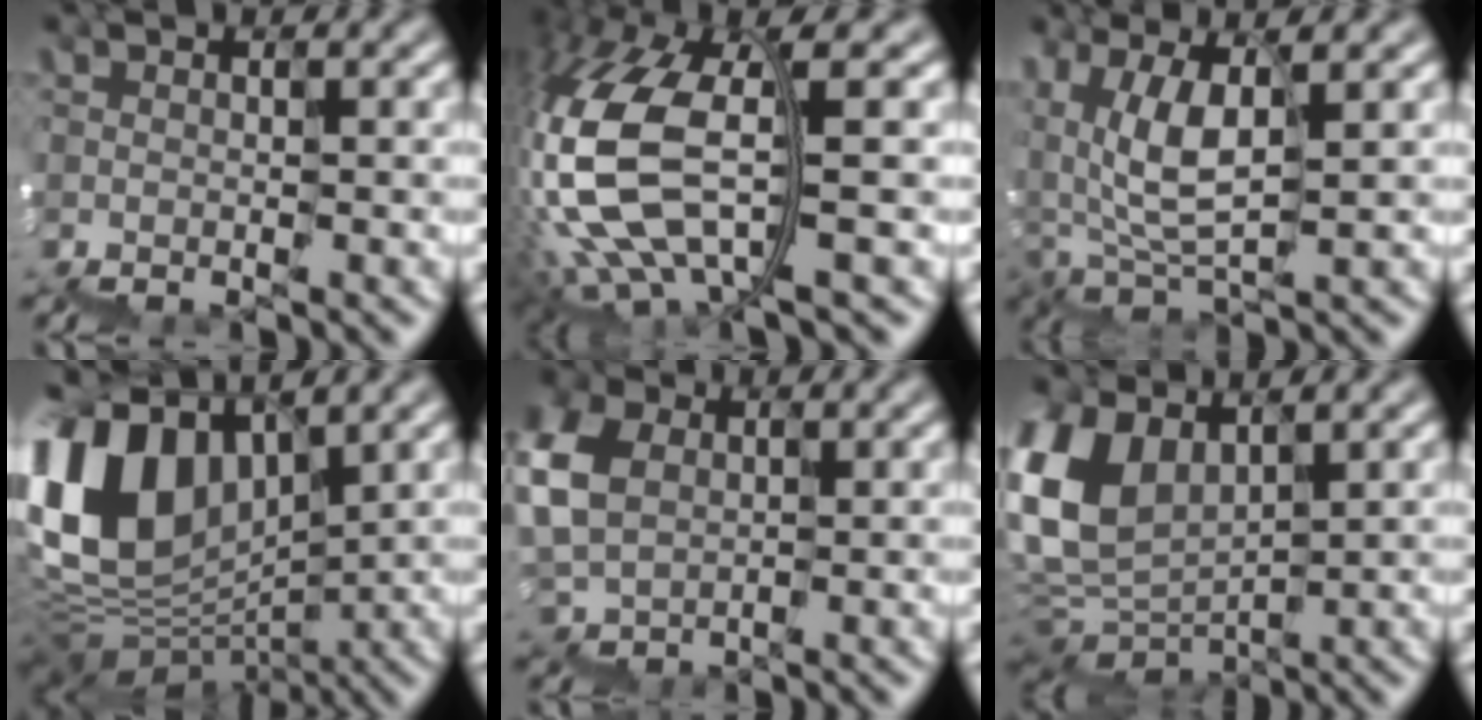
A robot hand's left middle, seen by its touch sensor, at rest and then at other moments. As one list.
[{"total": 9.9, "force": [-1.1, 4.8, 8.6], "torque": [-0.221, 0.009, -0.023]}, {"total": 3.6, "force": [2.1, 1.7, 2.3], "torque": [-0.066, 0.019, 0.038]}, {"total": 8.9, "force": [3.6, 6.7, 4.7], "torque": [-0.126, 0.023, 0.061]}, {"total": 4.8, "force": [1.2, 4.4, 1.4], "torque": [-0.062, 0.024, 0.023]}, {"total": 5.1, "force": [2.8, 3.7, 2.2], "torque": [-0.078, 0.015, 0.053]}]